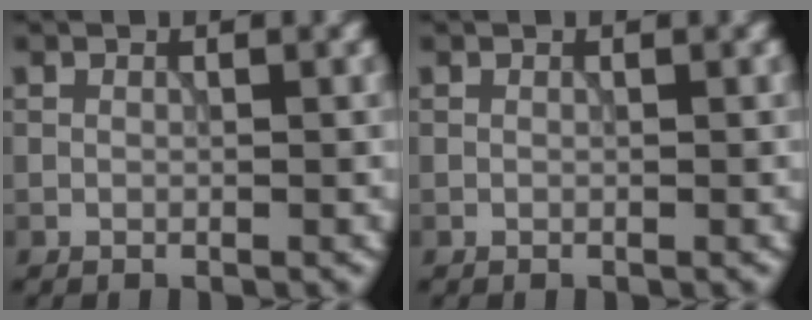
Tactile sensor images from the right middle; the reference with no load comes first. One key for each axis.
{"total": 0.0}